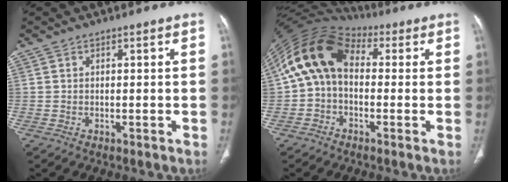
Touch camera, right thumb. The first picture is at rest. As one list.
[{"total": 12.9, "force": [1.4, 8.9, 9.2], "torque": [-0.163, 0.042, 0.013]}]